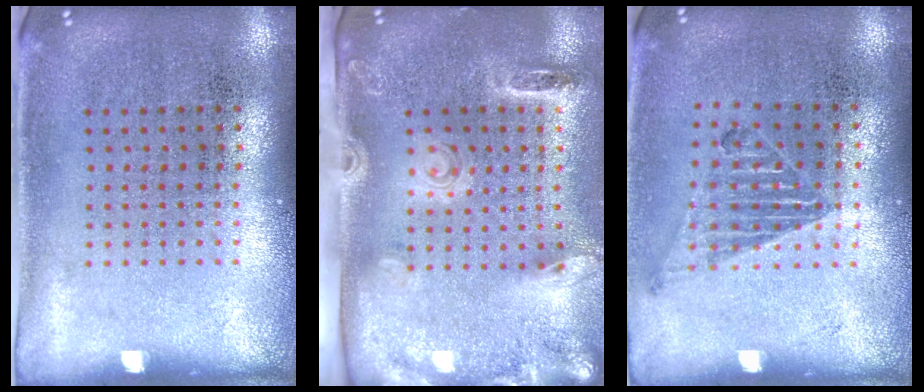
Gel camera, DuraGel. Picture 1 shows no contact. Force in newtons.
{"total": 2.7, "press": 1.9, "slide": 1.9}
{"total": 1.0, "press": 1.0, "slide": 0.3}